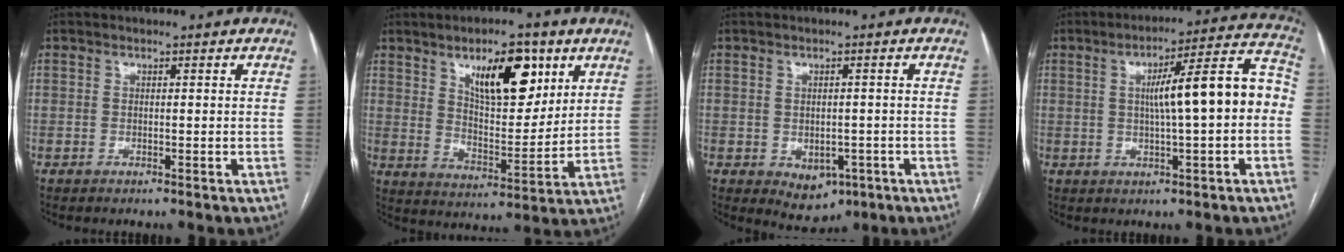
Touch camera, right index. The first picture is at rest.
{"total": 12.7, "force": [6.5, 4.7, 9.8], "torque": [-0.156, 0.004, 0.113]}
{"total": 5.1, "force": [-1.9, 3.6, 3.1], "torque": [-0.035, -0.001, -0.011]}
{"total": 12.8, "force": [0.0, 1.4, 12.7], "torque": [-0.177, 0.038, -0.001]}